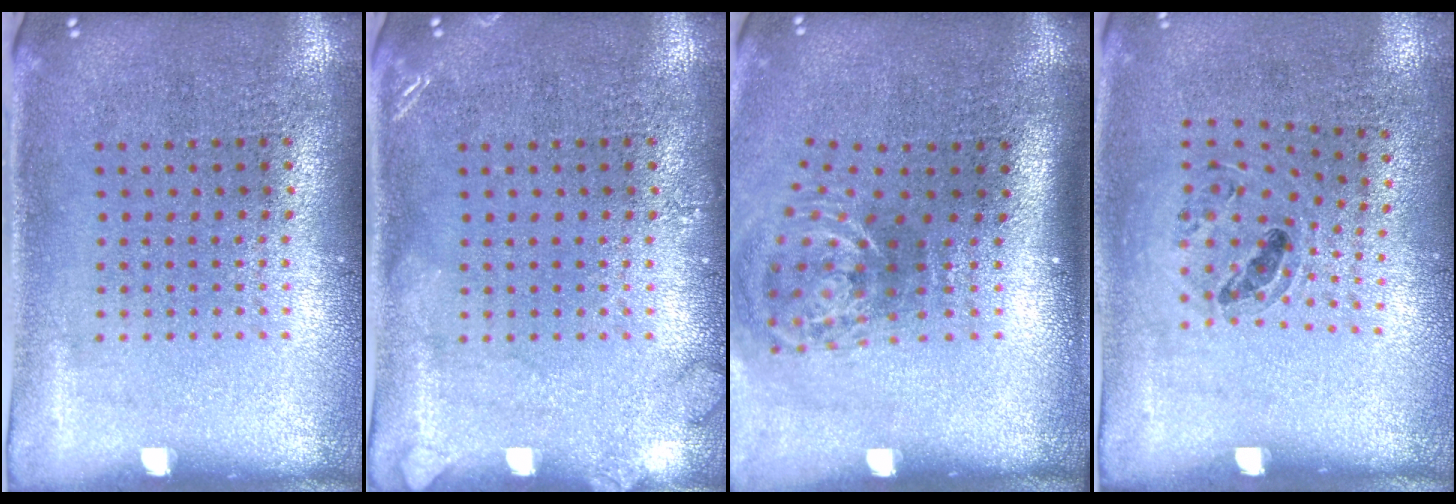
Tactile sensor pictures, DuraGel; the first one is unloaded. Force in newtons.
{"total": 1.5, "press": 1.5, "slide": 0.2}
{"total": 2.1, "press": 1.3, "slide": 1.7}
{"total": 1.0, "press": 0.8, "slide": 0.5}